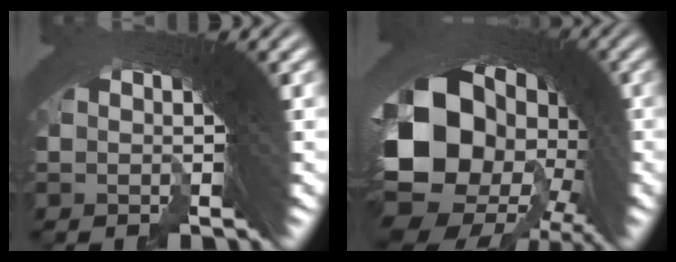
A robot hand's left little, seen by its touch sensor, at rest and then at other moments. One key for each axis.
{"total": 18.3, "fx": -2.4, "fy": 12.1, "fz": 13.5, "tx": -0.244, "ty": -0.041, "tz": -0.023}